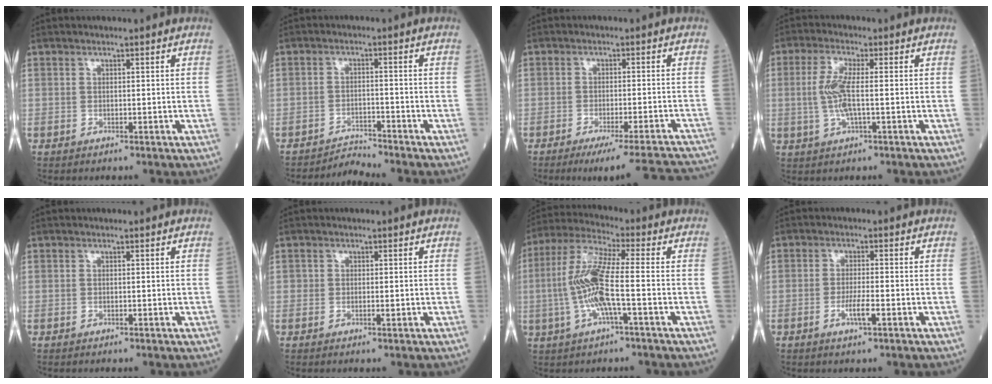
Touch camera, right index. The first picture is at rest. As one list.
[{"total": 3.2, "force": [-2.8, -0.9, -1.1], "torque": [0.023, -0.008, -0.045]}, {"total": 18.0, "force": [-17.0, -0.2, 6.1], "torque": [-0.032, -0.015, -0.209]}, {"total": 5.5, "force": [-0.1, 1.0, 5.4], "torque": [-0.124, 0.000, -0.006]}, {"total": 0.0}, {"total": 1.0, "force": [-0.1, 0.6, 0.8], "torque": [-0.011, -0.001, -0.003]}, {"total": 11.1, "force": [-1.7, 1.0, 10.9], "torque": [-0.235, 0.009, -0.041]}, {"total": 3.4, "force": [-1.3, 0.2, 3.1], "torque": [-0.061, -0.003, -0.024]}]